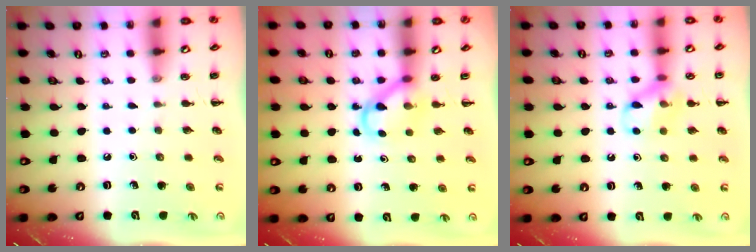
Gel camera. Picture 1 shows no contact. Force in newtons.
{"total": 3.8, "press": 3.6, "slide": 1.0}
{"total": 10.9, "press": 10.8, "slide": 1.3}